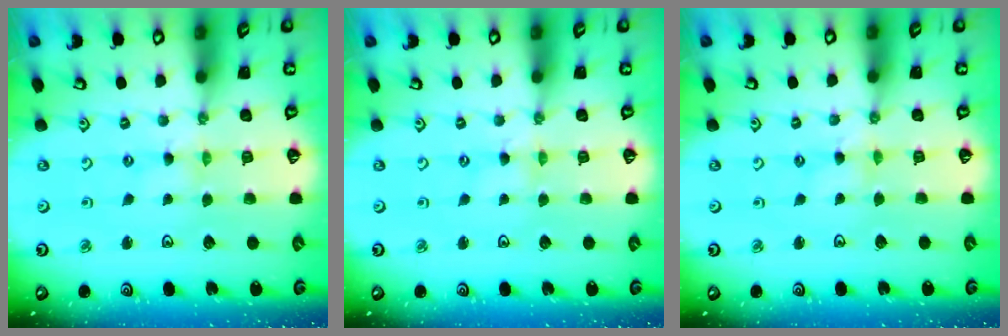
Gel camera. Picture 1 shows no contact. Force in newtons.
{"total": 0.0}
{"total": 0.7, "press": 0.7, "slide": 0.2}